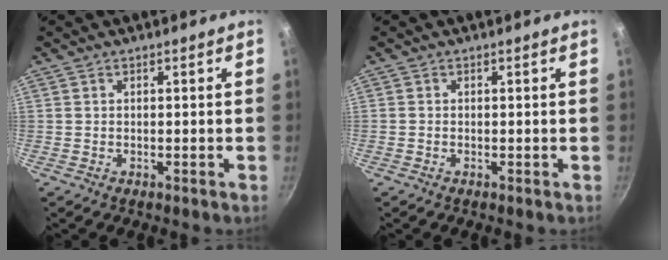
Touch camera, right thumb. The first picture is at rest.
{"total": 0.0}